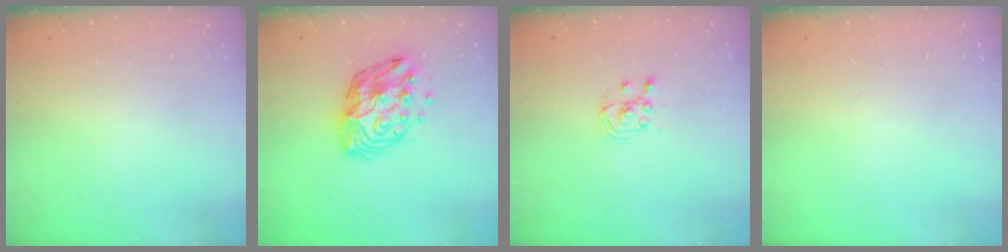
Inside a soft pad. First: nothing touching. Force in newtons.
{"total": 12.9, "press": 12.9, "slide": 0.9}
{"total": 3.1, "press": 2.8, "slide": 1.3}
{"total": 0.0}